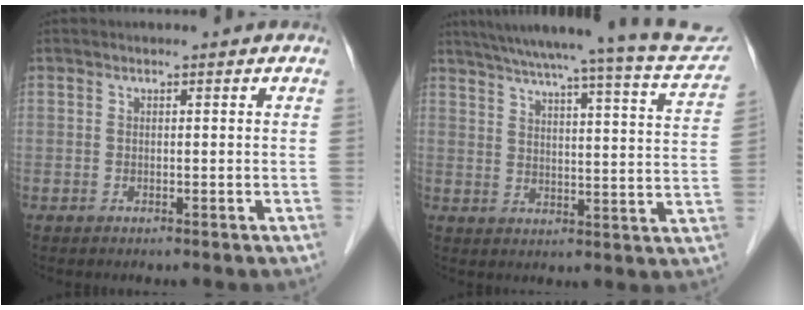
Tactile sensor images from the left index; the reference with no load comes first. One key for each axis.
{"total": 23.5, "fx": 21.6, "fy": -0.2, "fz": 9.2, "tx": -0.134, "ty": -0.053, "tz": 0.264}